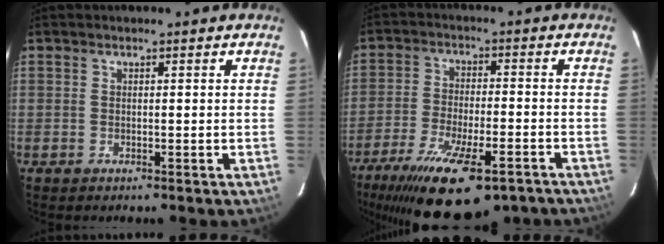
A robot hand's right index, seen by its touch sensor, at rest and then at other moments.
{"total": 20.7, "force": [-14.1, 7.1, 13.4], "torque": [-0.259, -0.050, -0.218]}